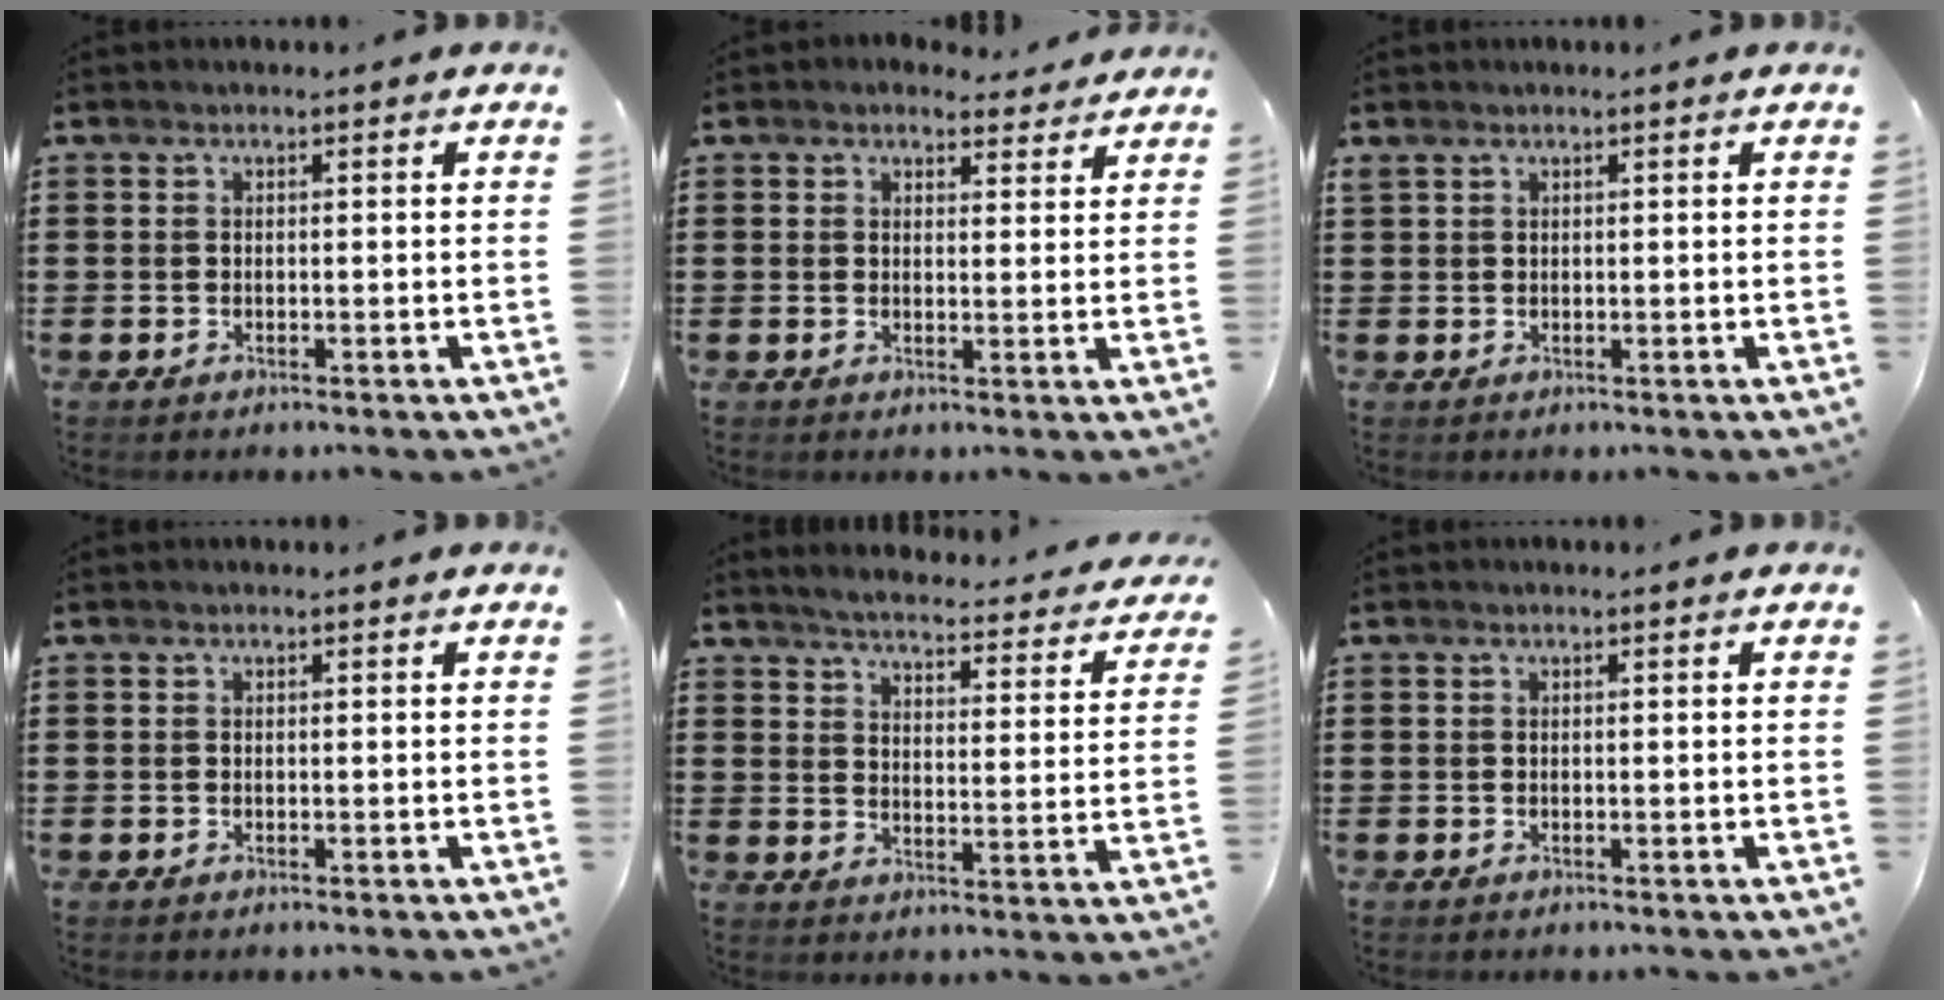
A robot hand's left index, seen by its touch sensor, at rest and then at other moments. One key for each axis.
{"total": 3.3, "fx": 3.0, "fy": 1.3, "fz": 0.7, "tx": -0.014, "ty": -0.007, "tz": 0.053}
{"total": 0.8, "fx": 0.6, "fy": 0.4, "fz": 0.4, "tx": -0.011, "ty": 0.002, "tz": 0.012}
{"total": 0.0}
{"total": 3.9, "fx": 3.8, "fy": -0.1, "fz": 1.0, "tx": -0.041, "ty": -0.033, "tz": 0.058}
{"total": 0.0}